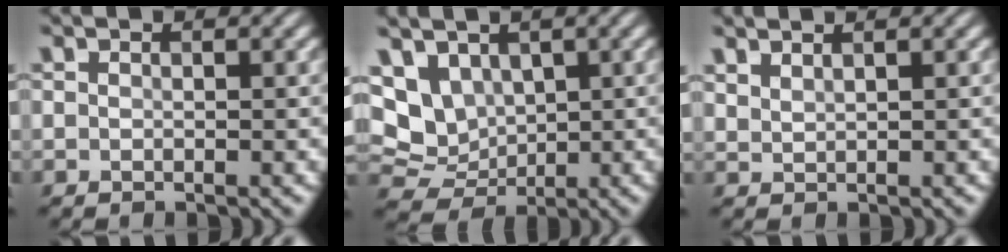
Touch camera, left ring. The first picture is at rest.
{"total": 6.4, "force": [2.2, 5.1, 3.2], "torque": [-0.079, 0.011, 0.045]}
{"total": 1.7, "force": [1.6, 0.4, 0.5], "torque": [-0.002, 0.000, 0.023]}